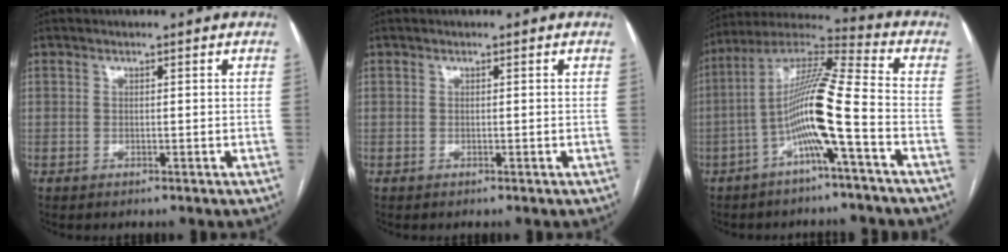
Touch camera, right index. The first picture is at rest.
{"total": 0.0}
{"total": 12.5, "force": [-3.9, -0.7, 11.9], "torque": [-0.227, 0.020, -0.080]}